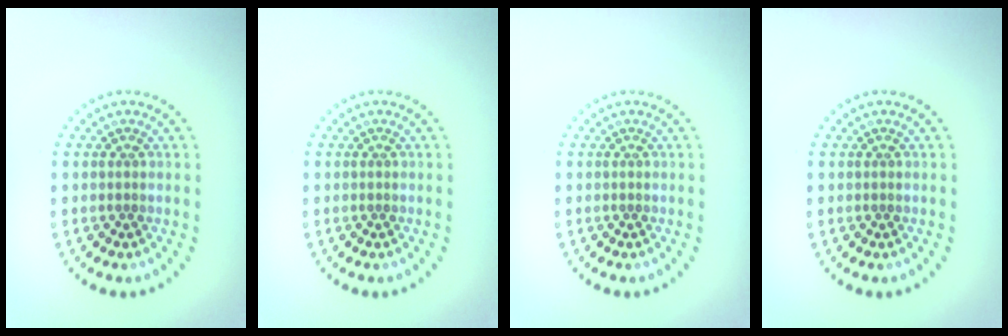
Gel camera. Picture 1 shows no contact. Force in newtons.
{"total": 0.0}
{"total": 0.0}
{"total": 0.0}